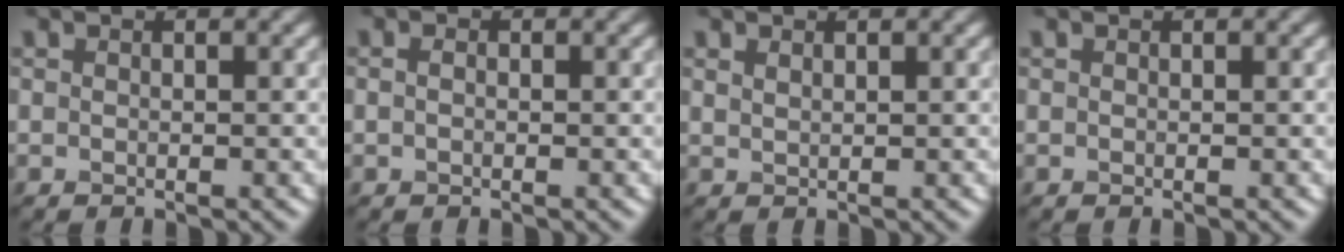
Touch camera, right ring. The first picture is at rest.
{"total": 0.9, "force": [0.1, 0.6, 0.6], "torque": [-0.016, -0.002, -0.002]}
{"total": 0.7, "force": [0.6, 0.2, 0.3], "torque": [-0.009, 0.000, 0.014]}
{"total": 0.0}